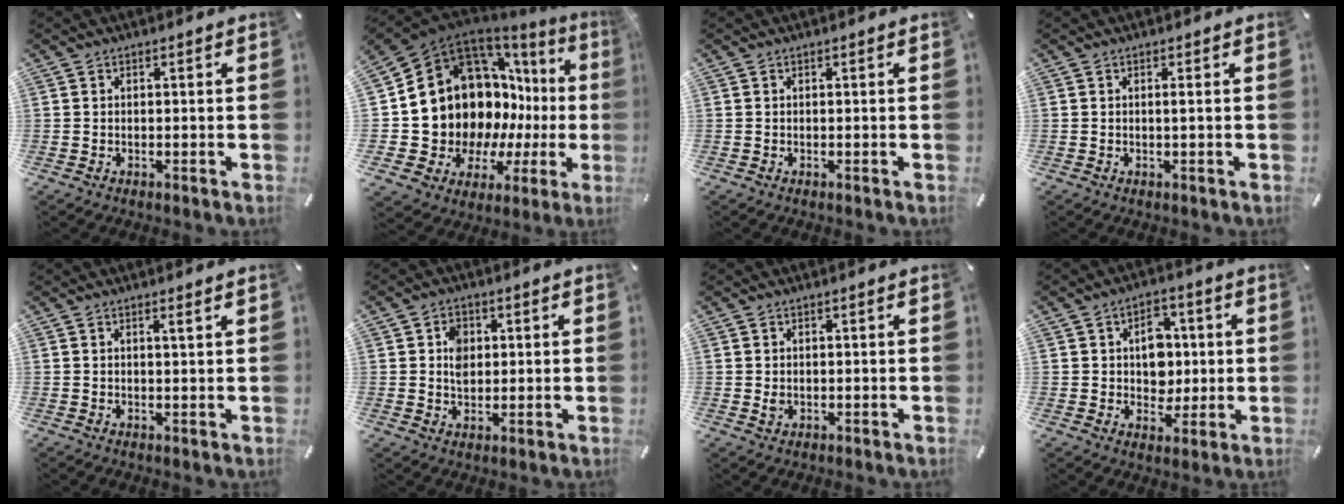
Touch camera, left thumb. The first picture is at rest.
{"total": 18.8, "force": [2.0, 15.9, 9.9], "torque": [-0.148, -0.076, 0.088]}
{"total": 0.0}
{"total": 1.0, "force": [0.0, -0.1, 1.0], "torque": [-0.018, -0.002, -0.001]}
{"total": 1.7, "force": [0.8, 0.0, 1.5], "torque": [-0.029, 0.000, 0.012]}
{"total": 5.1, "force": [0.8, 4.1, 2.8], "torque": [-0.036, 0.002, 0.009]}
{"total": 1.4, "force": [0.1, 1.1, 0.8], "torque": [-0.008, 0.001, -0.001]}
{"total": 8.6, "force": [1.0, 7.1, 4.7], "torque": [-0.049, -0.001, 0.012]}